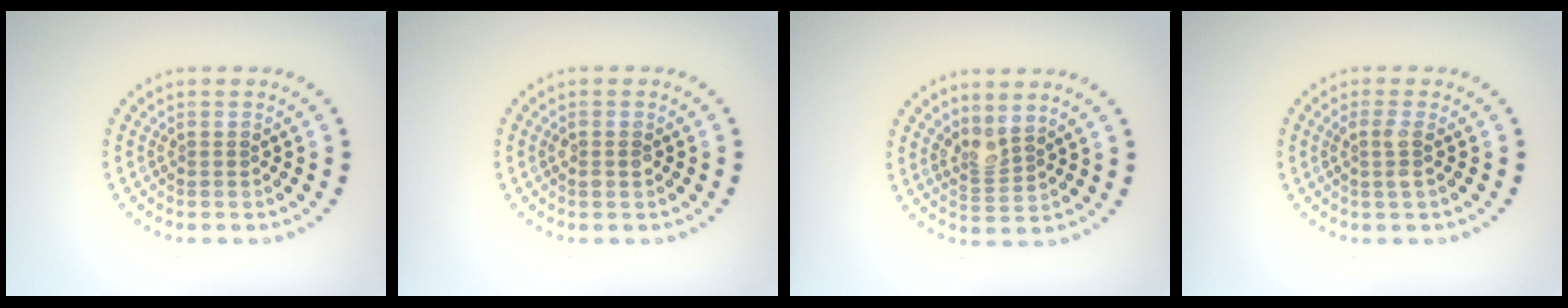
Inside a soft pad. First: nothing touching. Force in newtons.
{"total": 1.1, "press": 1.1, "slide": 0.2}
{"total": 2.1, "press": 1.5, "slide": 1.4}
{"total": 1.5, "press": 1.2, "slide": 0.9}